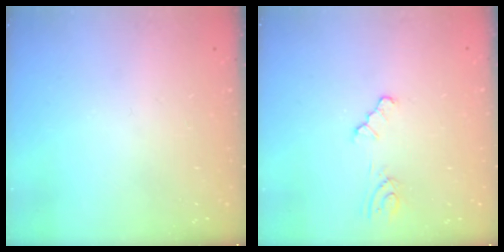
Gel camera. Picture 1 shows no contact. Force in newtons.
{"total": 4.7, "press": 4.7, "slide": 0.4}